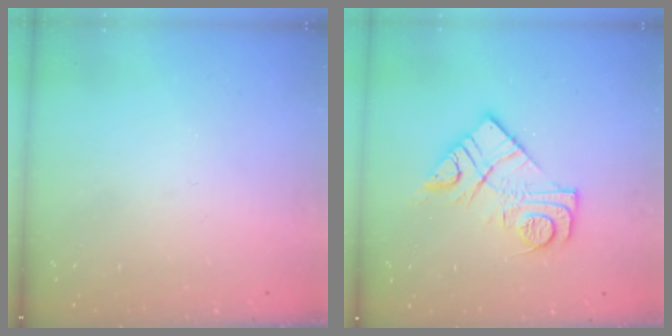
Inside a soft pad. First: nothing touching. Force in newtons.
{"total": 12.9, "press": 12.8, "slide": 0.9}